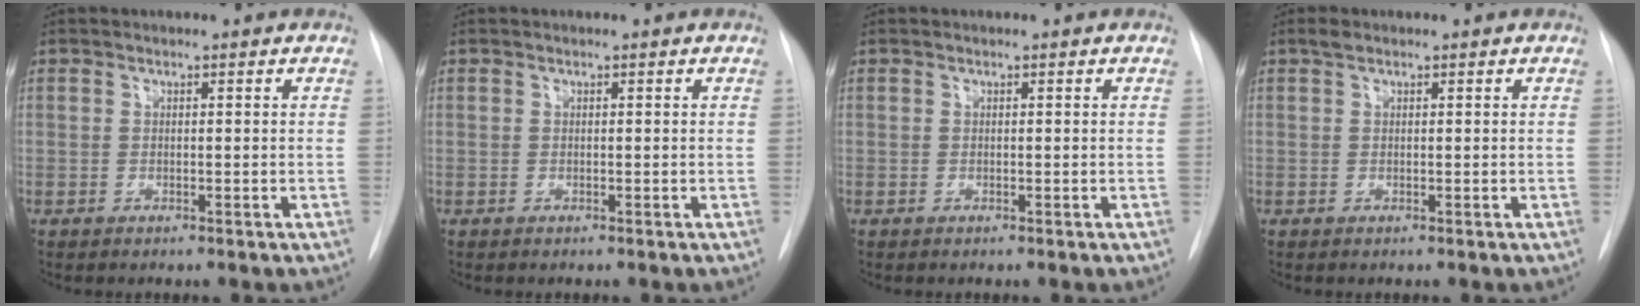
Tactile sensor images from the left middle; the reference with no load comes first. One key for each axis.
{"total": 0.0}
{"total": 0.0}
{"total": 0.9, "fx": 0.7, "fy": 0.4, "fz": 0.5, "tx": -0.011, "ty": 0.010, "tz": 0.012}